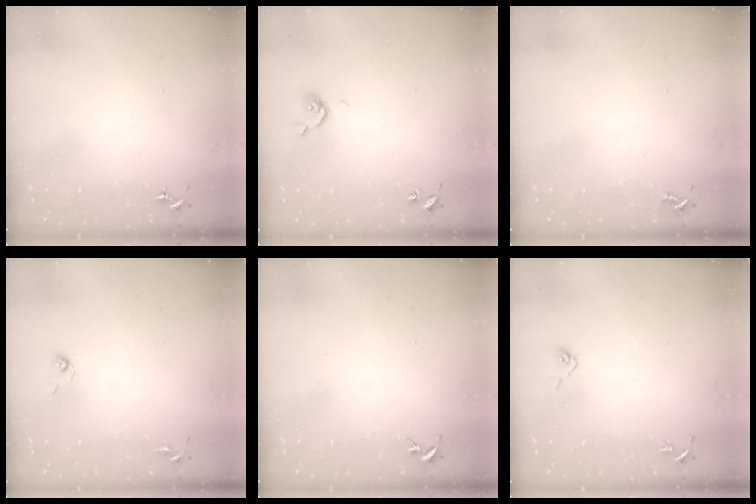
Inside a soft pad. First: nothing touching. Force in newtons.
{"total": 5.7, "press": 5.5, "slide": 1.5}
{"total": 3.1, "press": 3.1, "slide": 0.4}
{"total": 3.8, "press": 3.3, "slide": 1.8}
{"total": 0.0}
{"total": 3.8, "press": 3.3, "slide": 1.9}